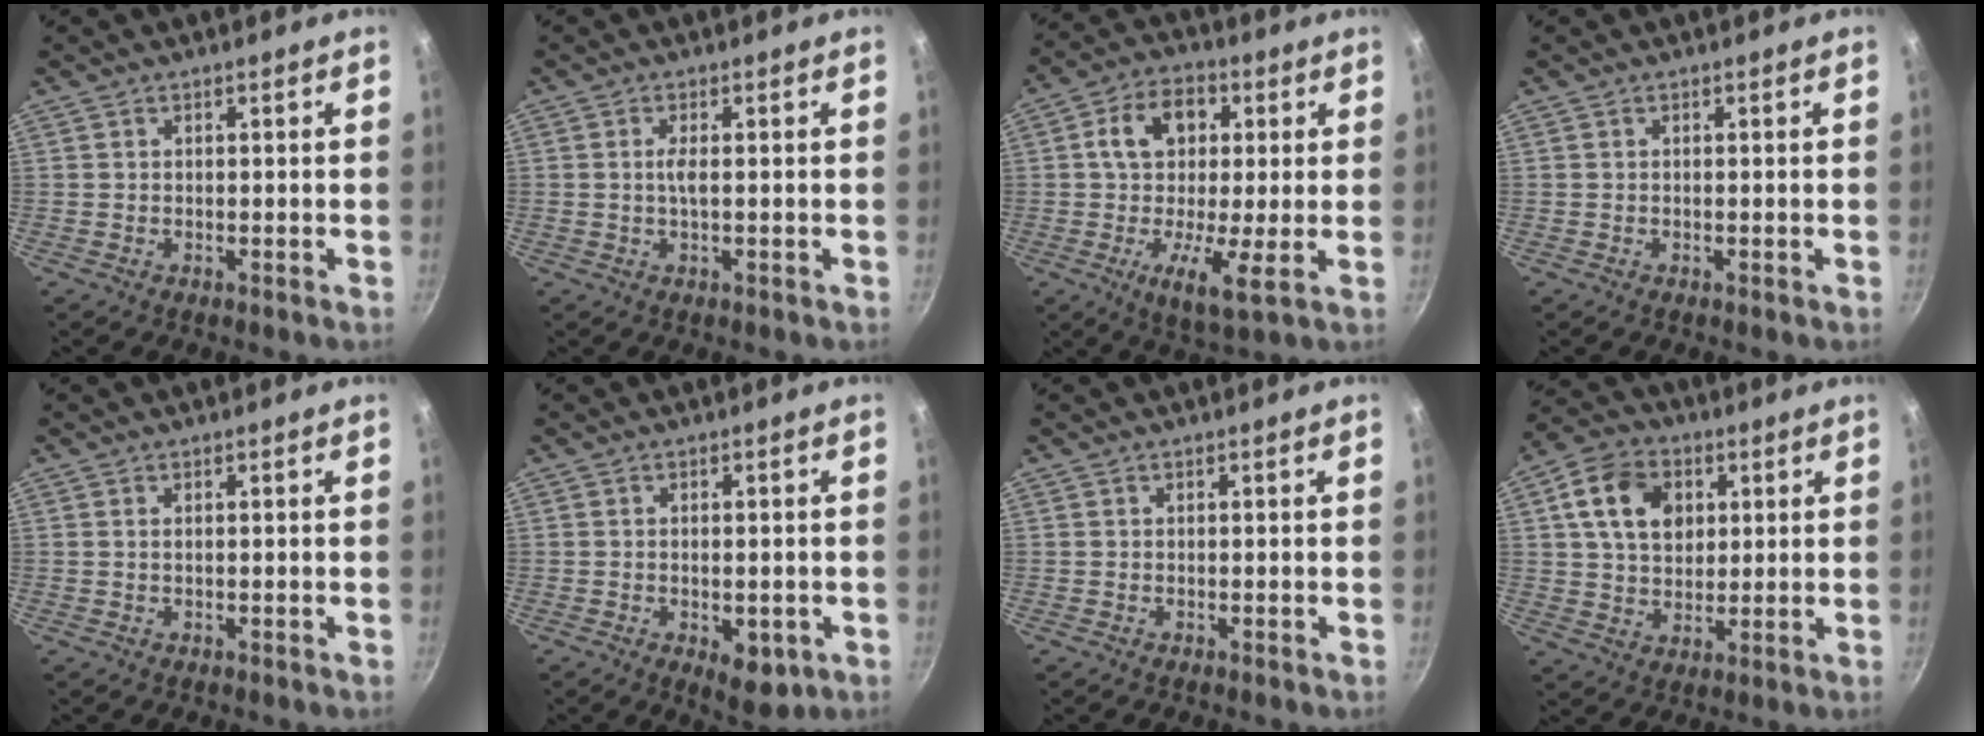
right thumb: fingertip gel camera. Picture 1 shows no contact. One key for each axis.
{"total": 2.0, "fx": 0.1, "fy": 0.4, "fz": 1.9, "tx": -0.046, "ty": 0.000, "tz": 0.003}
{"total": 14.1, "fx": 1.0, "fy": 7.5, "fz": 11.9, "tx": -0.183, "ty": 0.007, "tz": -0.001}
{"total": 0.0}
{"total": 0.5, "fx": 0.2, "fy": 0.2, "fz": 0.4, "tx": -0.008, "ty": 0.001, "tz": 0.003}
{"total": 6.5, "fx": -2.0, "fy": 3.2, "fz": 5.2, "tx": -0.058, "ty": 0.000, "tz": -0.018}
{"total": 0.0}
{"total": 12.3, "fx": 3.5, "fy": 9.0, "fz": 7.5, "tx": -0.110, "ty": 0.002, "tz": 0.054}